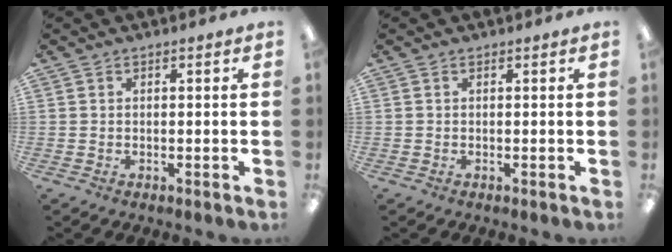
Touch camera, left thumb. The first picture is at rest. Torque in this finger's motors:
{"motor_torque": [0.00, -0.03, 0.08, -0.06, 0.00]}